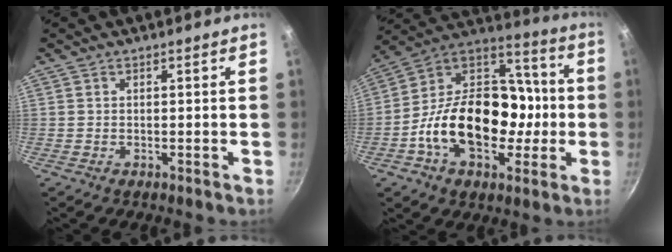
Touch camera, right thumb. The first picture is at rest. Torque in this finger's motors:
{"motor_torque": [2.56, 2.45, 1.81, -0.96, 0.23]}